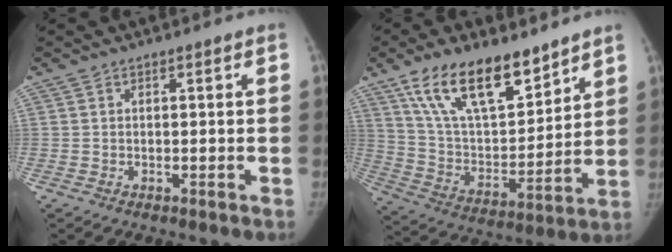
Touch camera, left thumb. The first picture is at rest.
{"total": 19.7, "force": [13.2, 8.8, 11.7], "torque": [-0.162, -0.063, 0.245]}